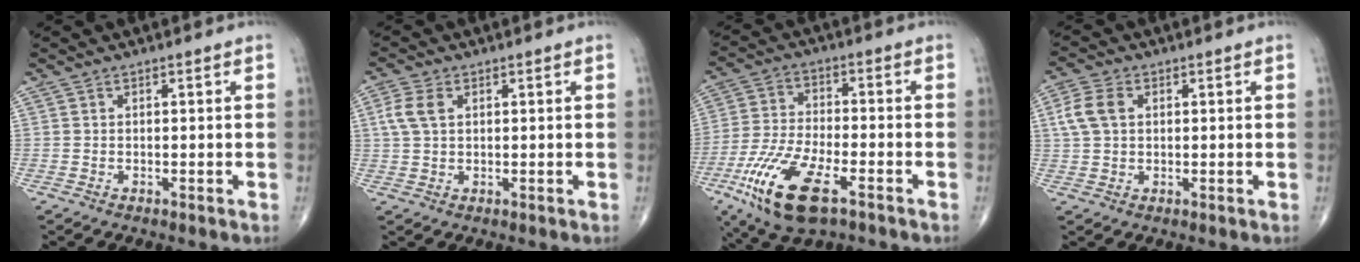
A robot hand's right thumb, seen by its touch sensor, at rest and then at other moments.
{"total": 4.7, "force": [1.3, 3.0, 3.4], "torque": [-0.079, 0.008, 0.025]}
{"total": 15.9, "force": [-7.7, 6.2, 12.4], "torque": [-0.257, 0.007, -0.139]}
{"total": 5.9, "force": [1.3, 4.0, 4.1], "torque": [-0.091, 0.010, 0.024]}